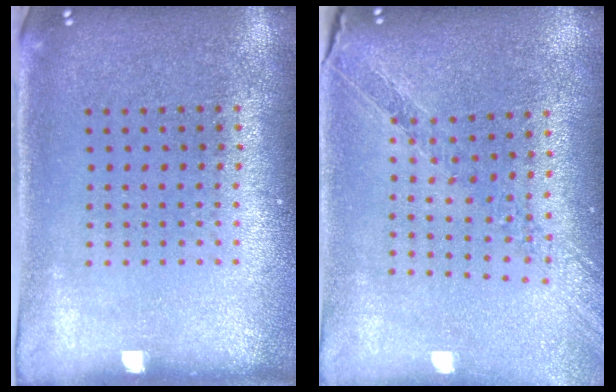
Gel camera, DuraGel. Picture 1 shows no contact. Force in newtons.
{"total": 1.1, "press": 1.1, "slide": 0.1}